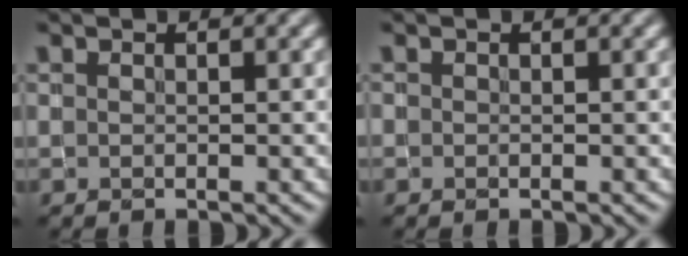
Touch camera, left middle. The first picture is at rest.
{"total": 0.0}